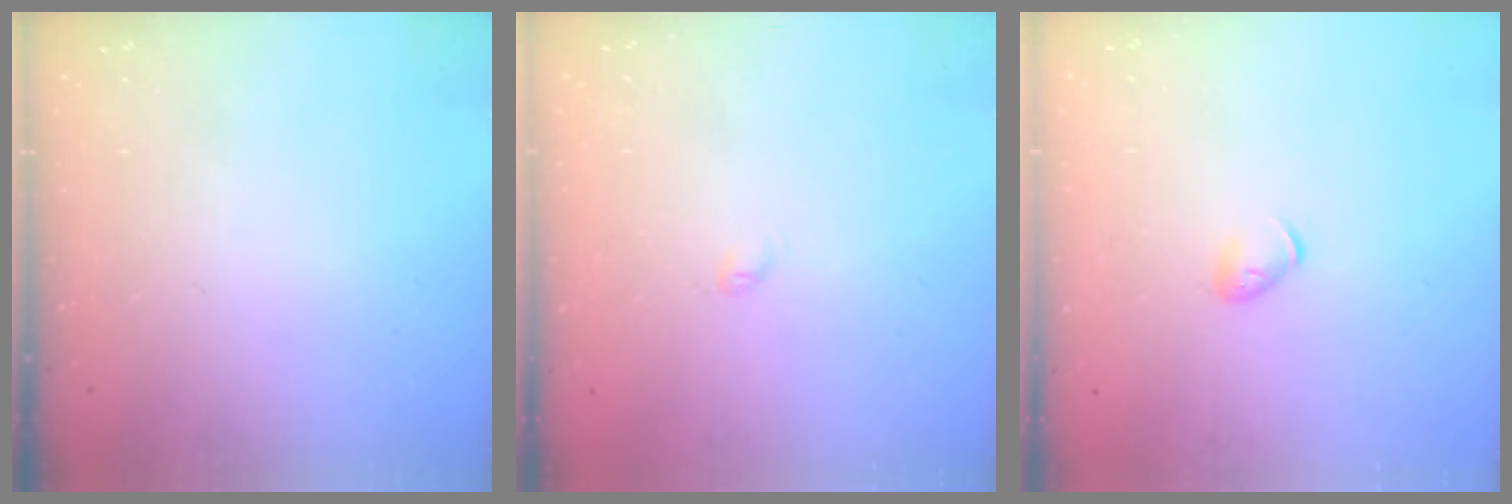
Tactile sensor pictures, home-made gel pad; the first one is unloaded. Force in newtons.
{"total": 2.3, "press": 2.3, "slide": 0.3}
{"total": 5.0, "press": 4.9, "slide": 1.1}